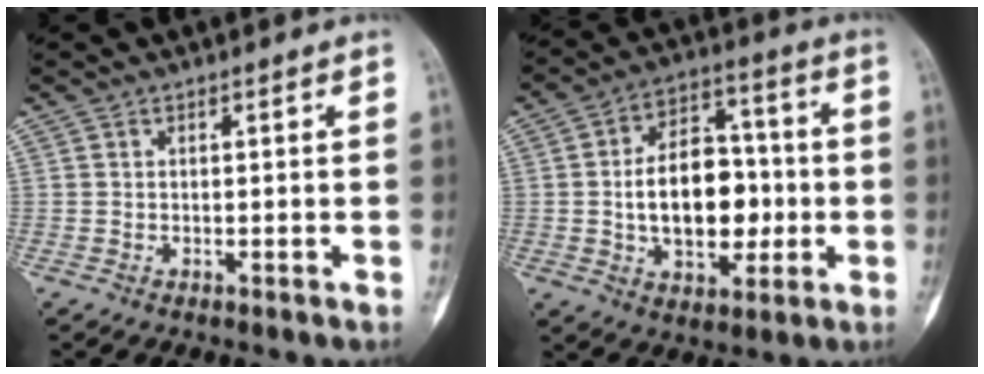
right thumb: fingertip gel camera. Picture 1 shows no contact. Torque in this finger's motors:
{"motor_torque": [0.29, 2.16, 0.27, -0.18, 0.39]}